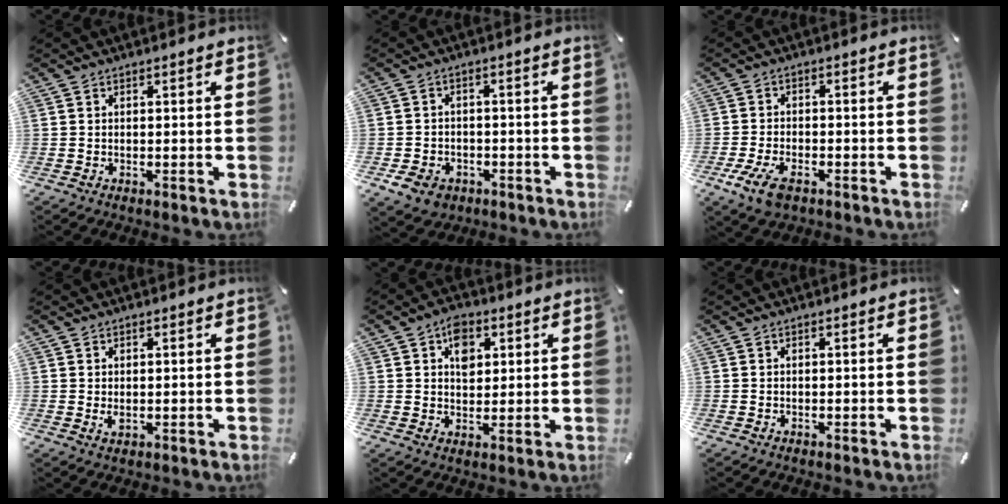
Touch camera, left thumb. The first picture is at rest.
{"total": 5.2, "force": [-2.7, 4.1, 1.7], "torque": [-0.039, 0.015, -0.049]}
{"total": 6.5, "force": [-3.5, 3.5, 4.3], "torque": [-0.104, 0.005, -0.067]}
{"total": 1.2, "force": [0.2, 0.7, 1.0], "torque": [-0.027, -0.002, 0.001]}
{"total": 6.5, "force": [2.4, 4.9, 3.6], "torque": [-0.041, -0.004, 0.037]}
{"total": 0.0}